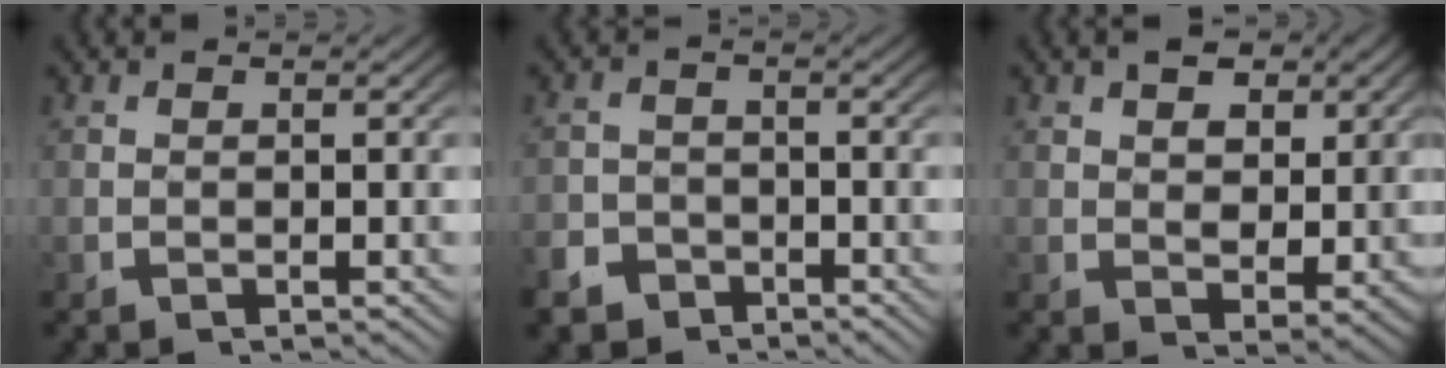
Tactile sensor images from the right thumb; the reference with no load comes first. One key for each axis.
{"total": 4.7, "fx": -3.8, "fy": 2.7, "fz": 0.4, "tx": 0.008, "ty": -0.017, "tz": -0.067}
{"total": 5.2, "fx": 2.2, "fy": 3.5, "fz": 3.1, "tx": -0.047, "ty": -0.022, "tz": 0.046}